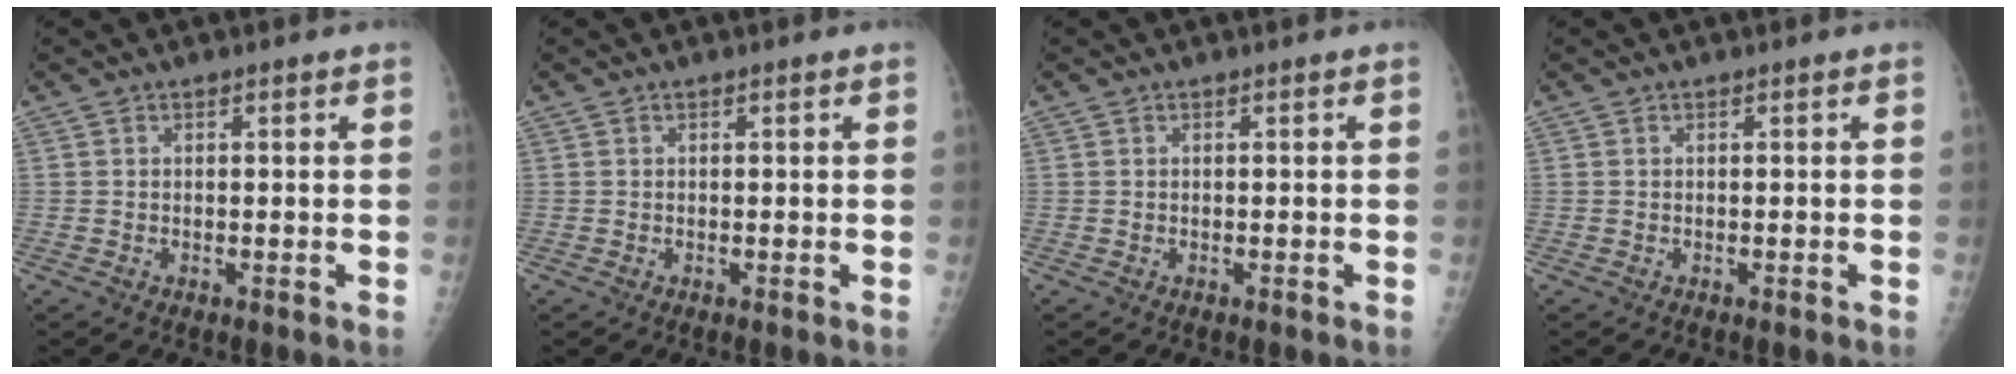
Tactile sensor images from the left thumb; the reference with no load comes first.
{"total": 0.0}
{"total": 0.0}
{"total": 0.0}